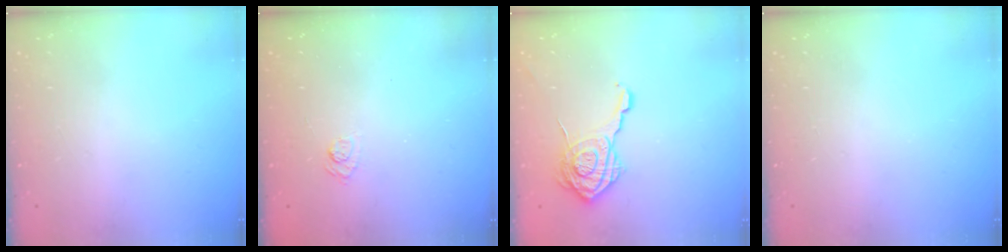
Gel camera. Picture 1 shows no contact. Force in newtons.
{"total": 2.8, "press": 2.3, "slide": 1.6}
{"total": 17.7, "press": 17.6, "slide": 0.9}
{"total": 0.0}